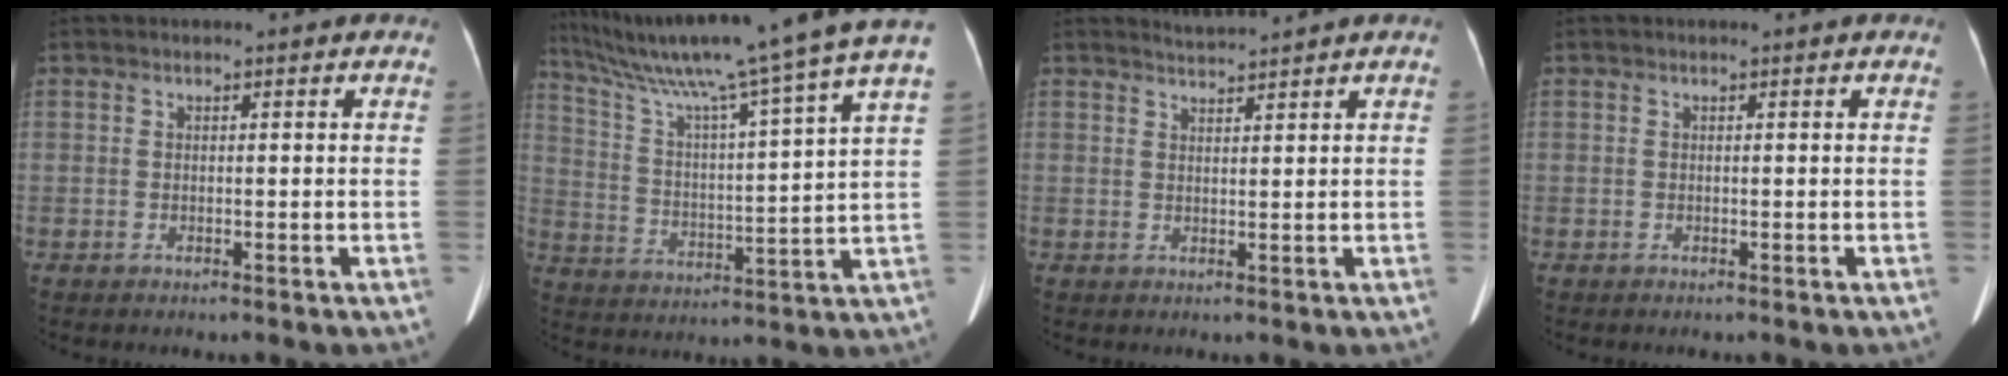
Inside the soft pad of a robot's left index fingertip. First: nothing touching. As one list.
[{"total": 22.8, "force": [18.5, -2.2, 13.1], "torque": [-0.224, -0.016, 0.273]}, {"total": 2.1, "force": [1.9, -1.0, -0.2], "torque": [-0.003, -0.003, 0.042]}, {"total": 0.0}]